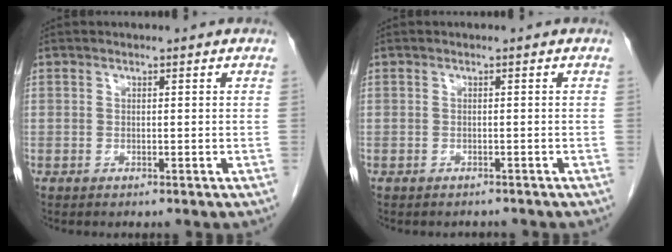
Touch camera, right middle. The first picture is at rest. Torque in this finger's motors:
{"motor_torque": [-0.01, 0.02, -0.04, -0.01]}